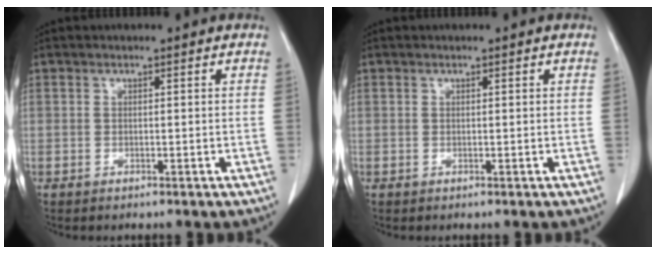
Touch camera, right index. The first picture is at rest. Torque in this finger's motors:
{"motor_torque": [-0.04, -0.01, 0.05, 0.01]}